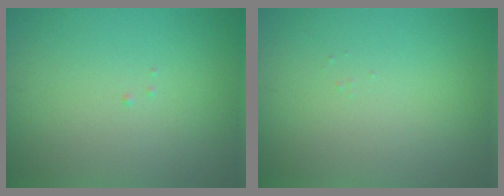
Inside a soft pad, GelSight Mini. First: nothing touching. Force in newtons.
{"total": 0.0}